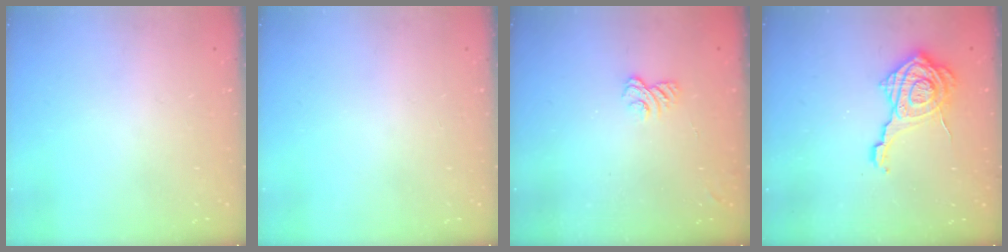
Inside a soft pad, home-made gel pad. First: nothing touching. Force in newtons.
{"total": 0.0}
{"total": 2.3, "press": 1.9, "slide": 1.2}
{"total": 15.8, "press": 15.7, "slide": 0.9}